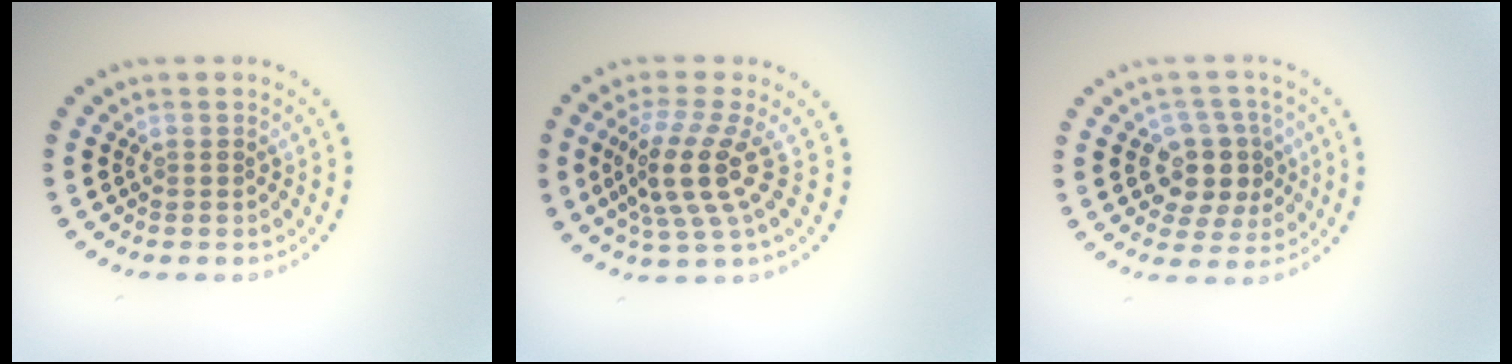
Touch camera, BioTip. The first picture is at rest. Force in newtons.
{"total": 4.4, "press": 3.4, "slide": 2.8}
{"total": 4.5, "press": 4.2, "slide": 1.8}